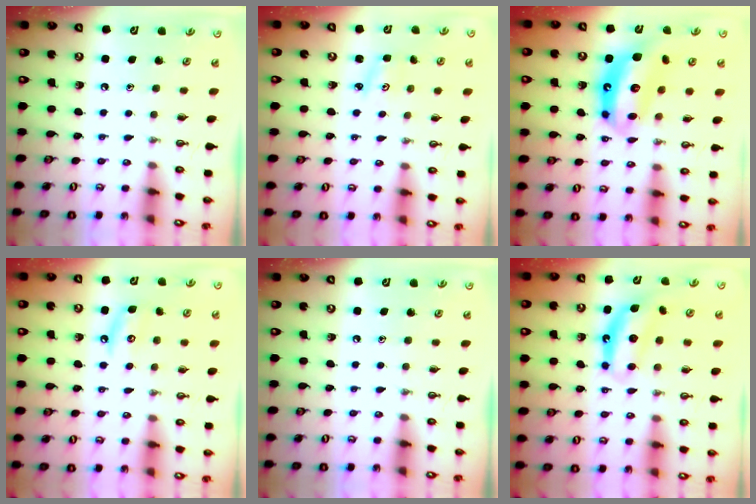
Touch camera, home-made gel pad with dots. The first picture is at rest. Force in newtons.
{"total": 2.7, "press": 2.6, "slide": 0.4}
{"total": 14.2, "press": 14.1, "slide": 1.1}
{"total": 5.4, "press": 5.4, "slide": 0.3}
{"total": 0.0}
{"total": 7.4, "press": 7.4, "slide": 0.2}